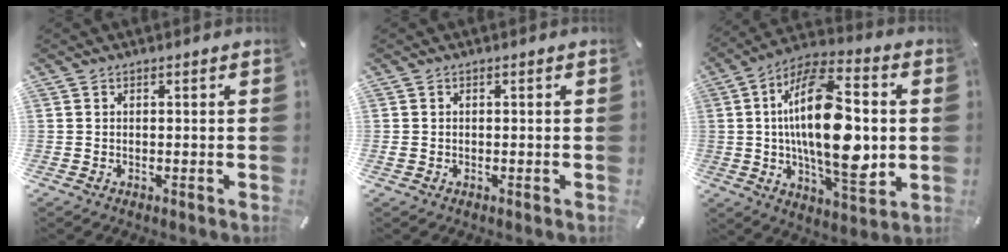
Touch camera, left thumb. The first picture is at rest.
{"total": 0.7, "force": [-0.3, 0.6, 0.4], "torque": [-0.007, 0.003, -0.006]}
{"total": 23.6, "force": [1.4, 10.7, 21.0], "torque": [-0.399, -0.012, 0.016]}